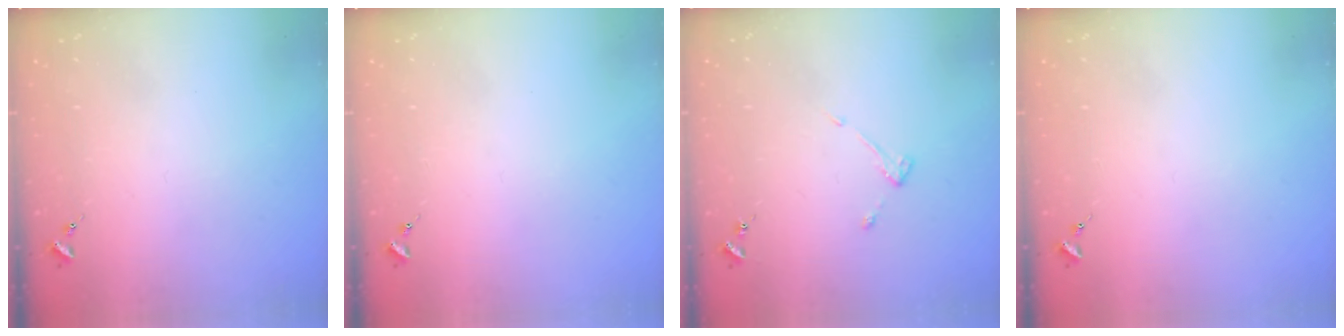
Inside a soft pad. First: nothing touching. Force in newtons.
{"total": 0.0}
{"total": 2.9, "press": 2.9, "slide": 0.5}
{"total": 0.0}